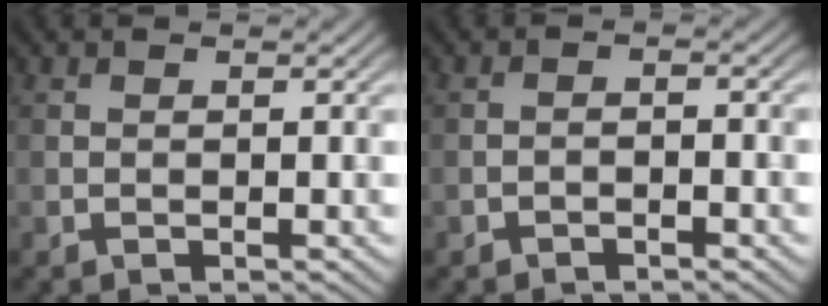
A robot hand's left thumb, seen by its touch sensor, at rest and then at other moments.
{"total": 1.4, "force": [-1.1, 0.3, 0.7], "torque": [-0.013, 0.003, -0.023]}